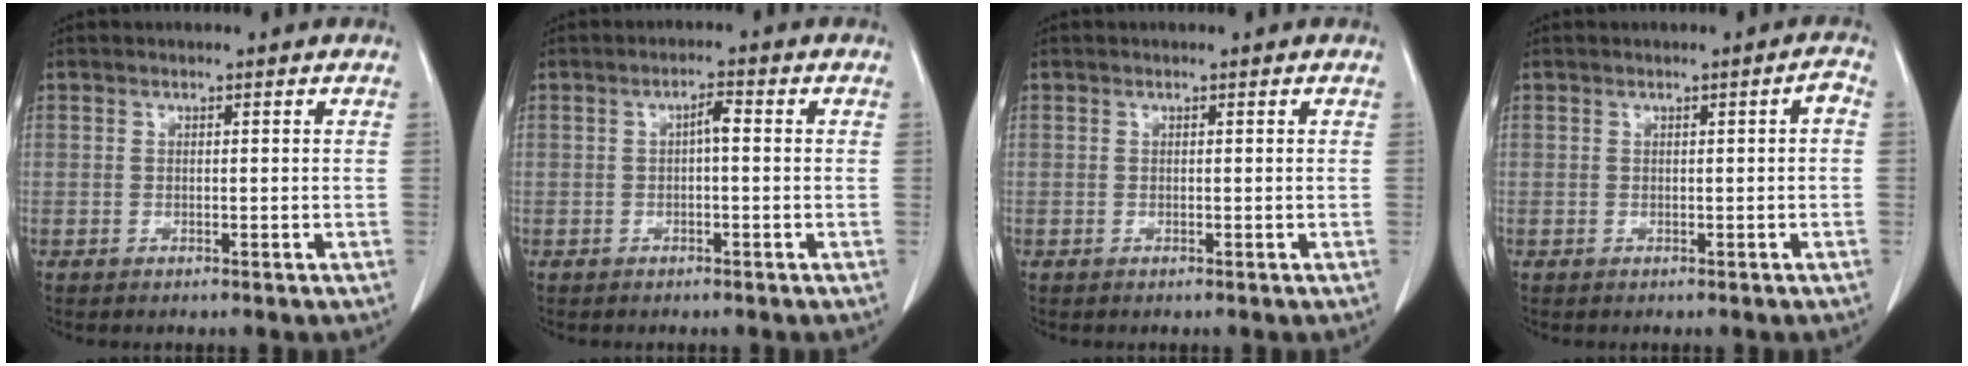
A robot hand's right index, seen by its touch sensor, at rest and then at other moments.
{"total": 2.0, "force": [0.0, 0.5, 2.0], "torque": [-0.032, 0.005, -0.001]}
{"total": 0.0}
{"total": 1.3, "force": [-0.1, 0.2, 1.3], "torque": [-0.015, 0.003, -0.001]}